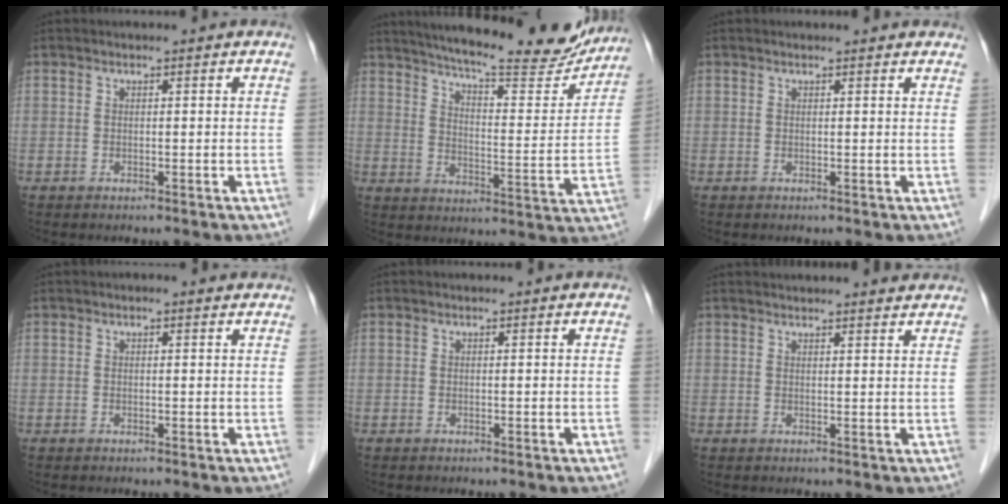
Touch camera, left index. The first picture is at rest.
{"total": 22.1, "force": [19.8, 2.8, 9.3], "torque": [-0.142, -0.035, 0.259]}
{"total": 3.7, "force": [3.5, 0.8, 1.0], "torque": [-0.012, 0.010, 0.028]}
{"total": 0.8, "force": [0.5, 0.3, 0.5], "torque": [-0.012, 0.006, 0.003]}
{"total": 0.0}
{"total": 8.3, "force": [8.0, 1.1, 2.2], "torque": [-0.022, 0.022, 0.083]}